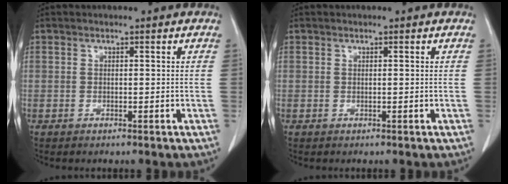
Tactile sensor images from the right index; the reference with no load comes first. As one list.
[{"total": 0.0}]